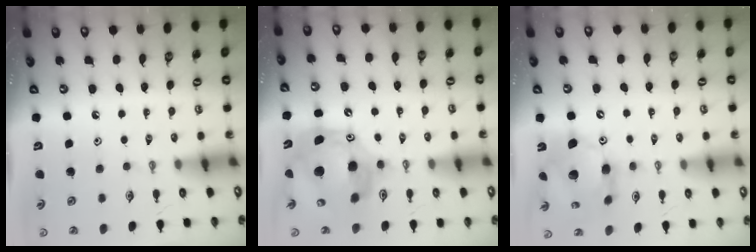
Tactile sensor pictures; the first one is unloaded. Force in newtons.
{"total": 17.8, "press": 17.7, "slide": 1.7}
{"total": 13.8, "press": 13.7, "slide": 1.2}